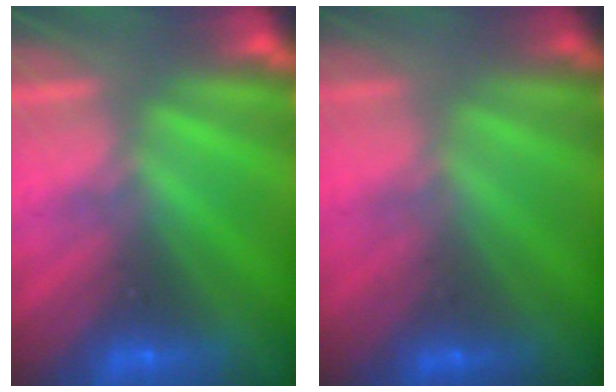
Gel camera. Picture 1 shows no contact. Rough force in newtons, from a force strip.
{"total": 1.4}